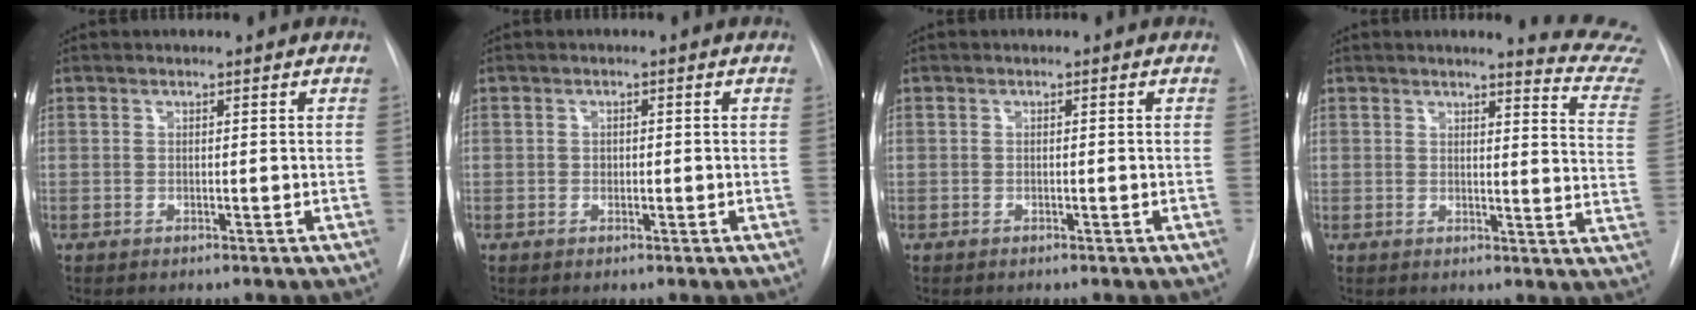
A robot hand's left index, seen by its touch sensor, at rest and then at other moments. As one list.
[{"total": 0.8, "force": [-0.6, 0.5, 0.2], "torque": [0.001, -0.005, -0.011]}, {"total": 0.0}, {"total": 11.6, "force": [11.4, -1.1, 1.8], "torque": [-0.009, -0.135, 0.095]}]